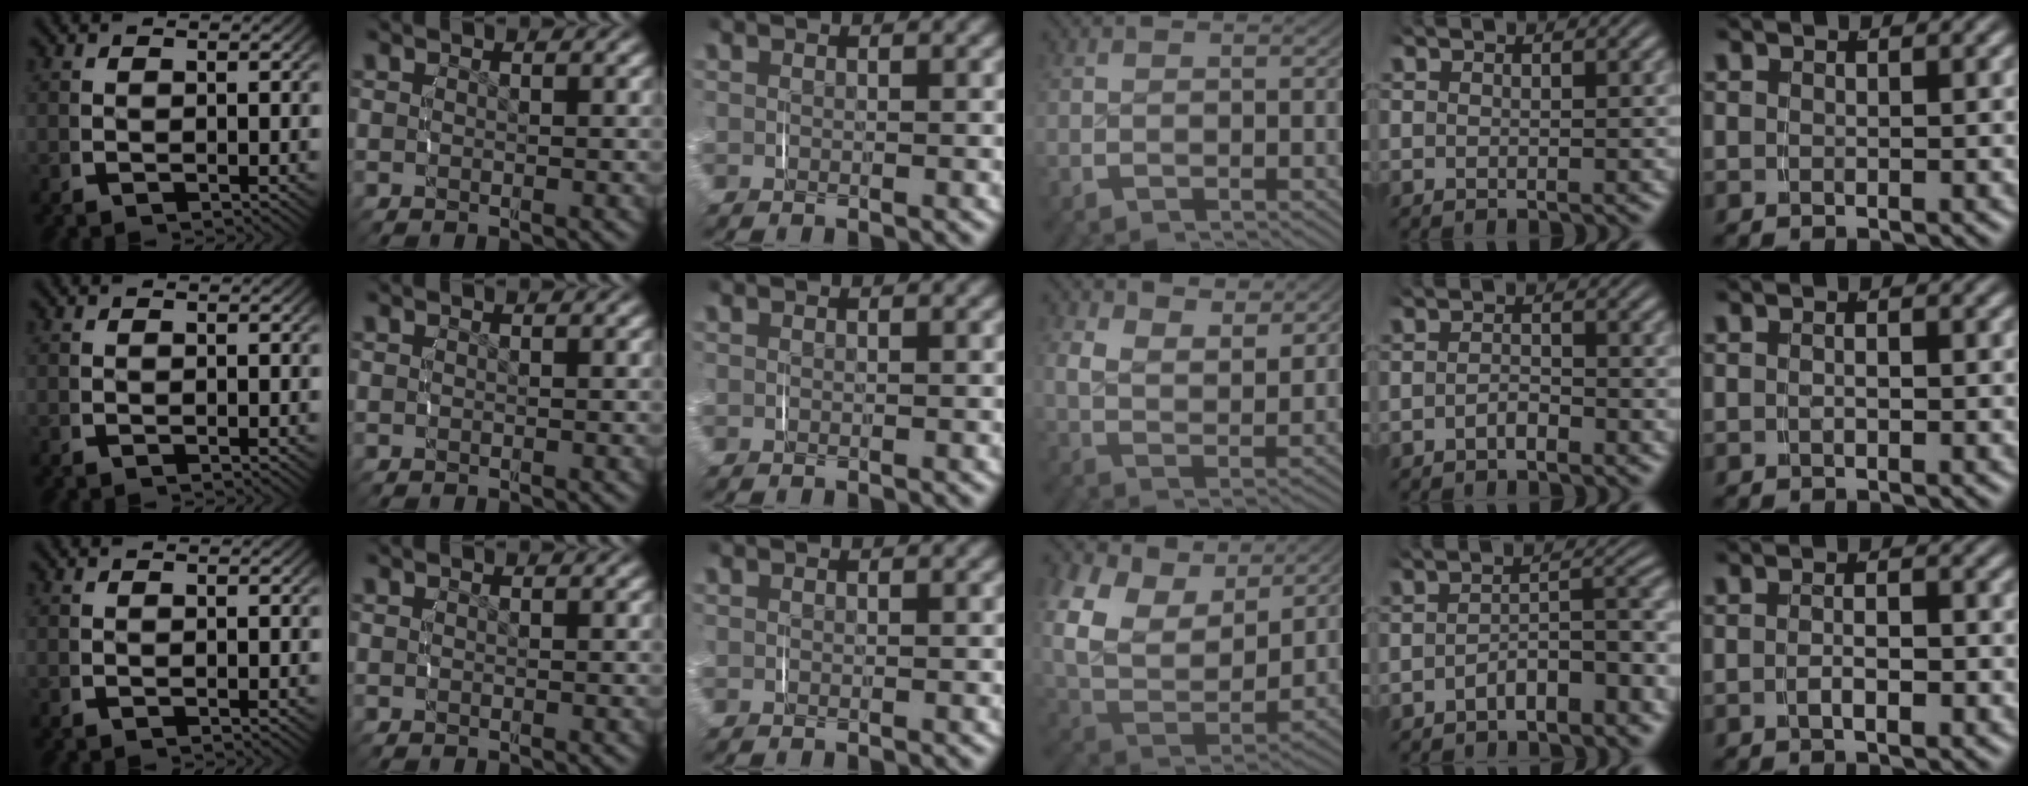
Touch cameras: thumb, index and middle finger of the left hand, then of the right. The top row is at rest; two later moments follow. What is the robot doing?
{"motion": "lift_and_place", "object": "pen bag"}